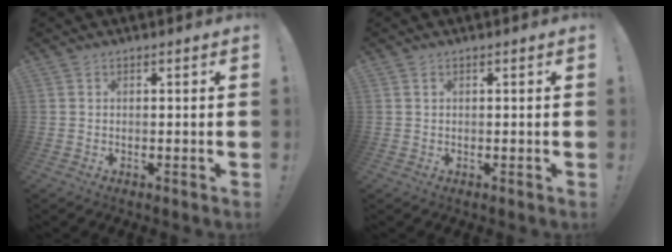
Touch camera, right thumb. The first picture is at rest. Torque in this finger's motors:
{"motor_torque": [0.25, 0.17, 0.08, -0.41, -0.01]}